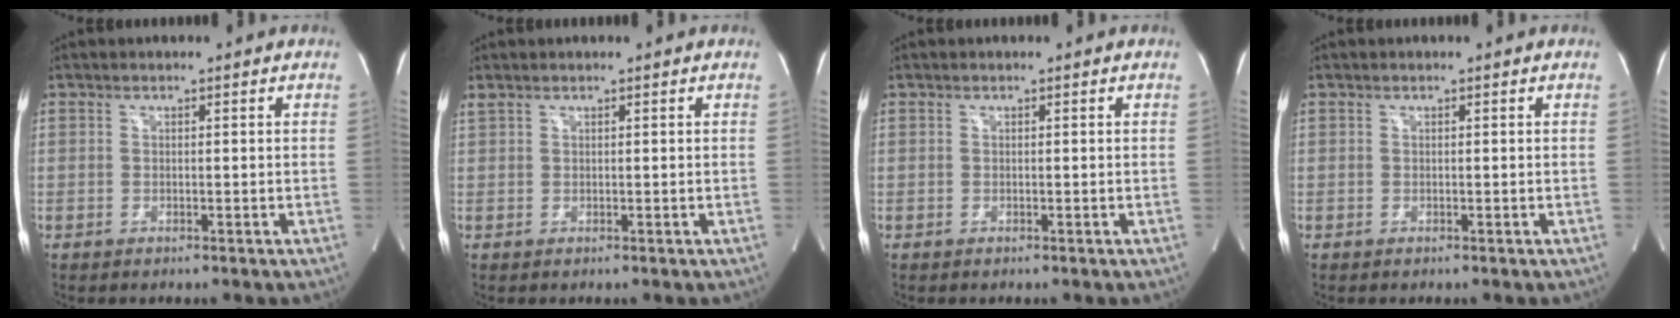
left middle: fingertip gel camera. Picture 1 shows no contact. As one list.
[{"total": 0.9, "force": [0.8, -0.2, 0.5], "torque": [-0.031, 0.021, 0.027]}, {"total": 0.0}, {"total": 0.0}]